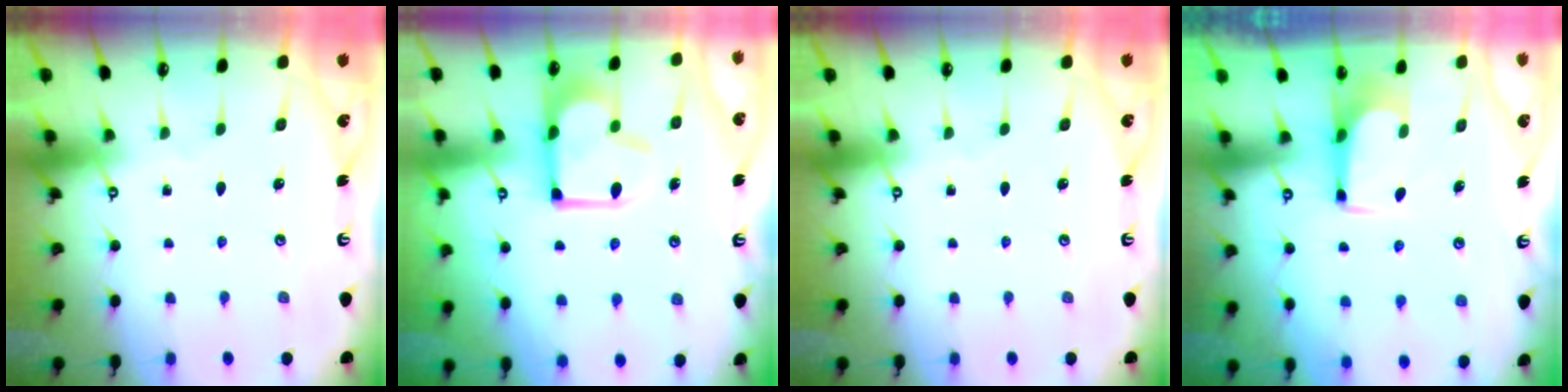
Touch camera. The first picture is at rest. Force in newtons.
{"total": 5.8, "press": 5.8, "slide": 1.0}
{"total": 0.0}
{"total": 4.0, "press": 3.9, "slide": 0.4}